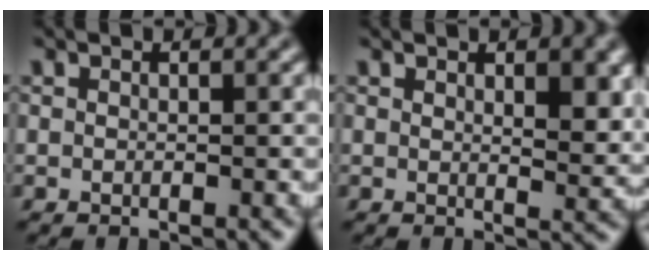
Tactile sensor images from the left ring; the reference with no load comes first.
{"total": 4.1, "force": [1.8, 1.4, 3.4], "torque": [-0.041, -0.004, 0.031]}